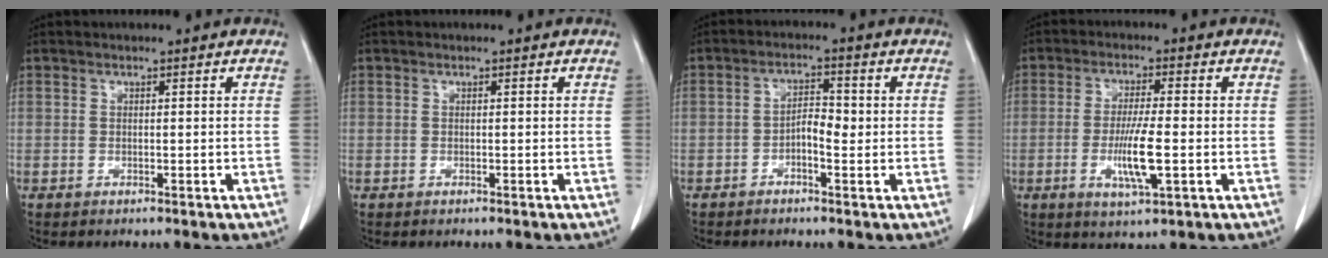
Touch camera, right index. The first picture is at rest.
{"total": 0.0}
{"total": 3.4, "force": [-0.7, 1.3, 3.1], "torque": [-0.048, 0.012, -0.011]}
{"total": 7.3, "force": [-1.7, 0.7, 7.1], "torque": [-0.134, -0.013, -0.031]}